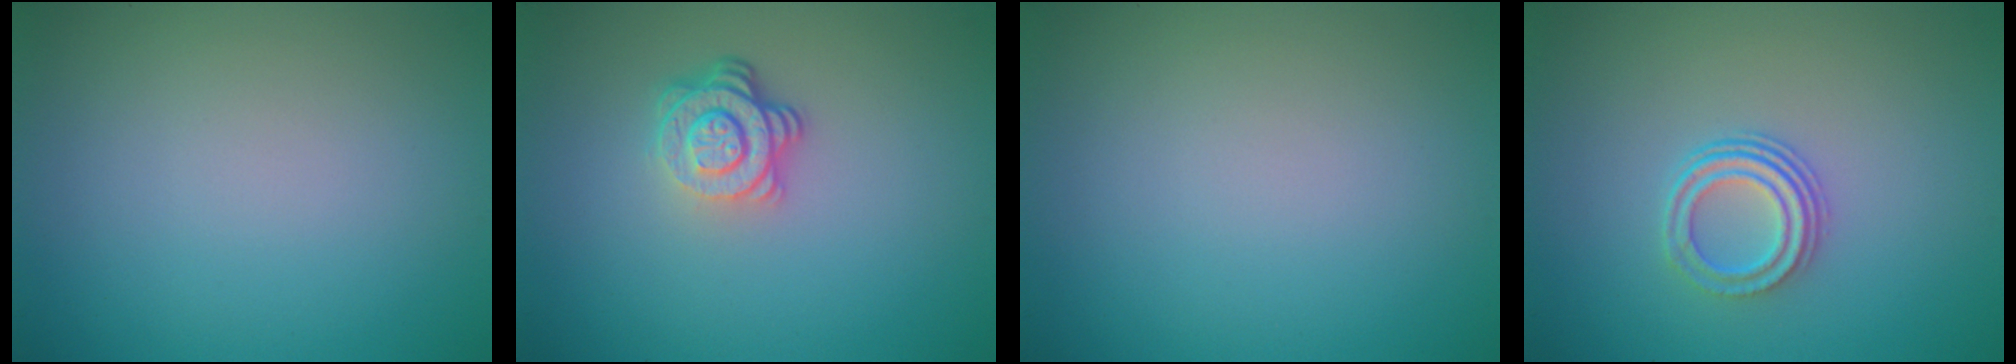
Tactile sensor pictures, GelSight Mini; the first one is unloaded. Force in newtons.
{"total": 3.9, "press": 2.8, "slide": 2.7}
{"total": 0.0}
{"total": 2.9, "press": 2.2, "slide": 1.9}